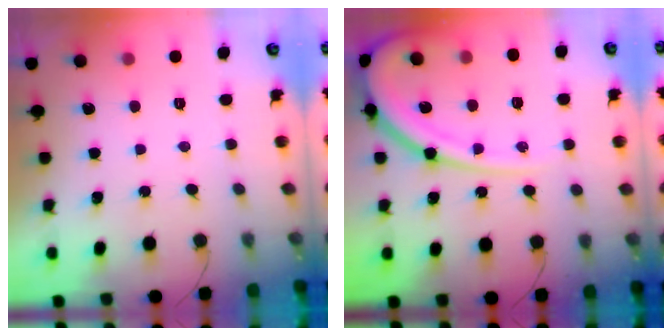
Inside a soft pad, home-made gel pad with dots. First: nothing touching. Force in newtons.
{"total": 16.9, "press": 16.8, "slide": 1.9}